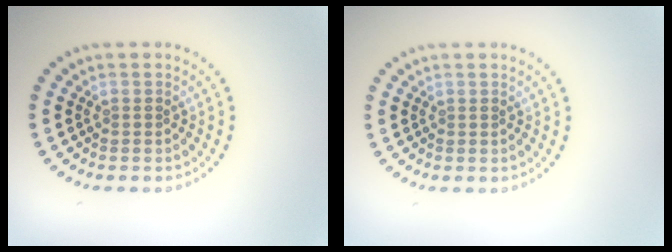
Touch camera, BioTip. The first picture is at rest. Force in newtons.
{"total": 0.0}